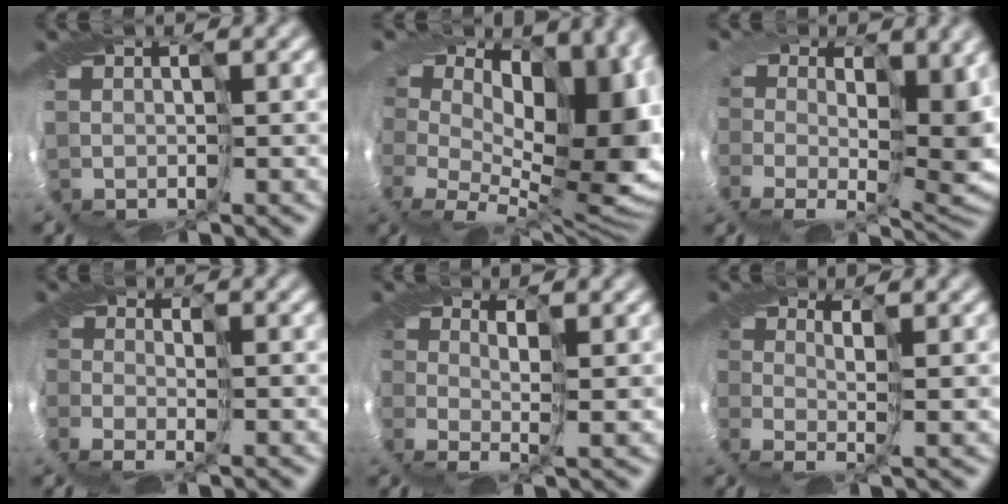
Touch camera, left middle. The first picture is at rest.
{"total": 13.5, "force": [3.5, 8.8, 9.5], "torque": [-0.100, -0.002, 0.076]}
{"total": 7.3, "force": [1.2, 4.3, 5.8], "torque": [-0.085, -0.042, 0.022]}
{"total": 1.9, "force": [-1.9, 0.3, -0.1], "torque": [0.025, -0.028, -0.043]}
{"total": 1.5, "force": [-0.5, -1.3, -0.6], "torque": [0.028, -0.019, -0.021]}
{"total": 1.6, "force": [-0.6, -1.4, -0.7], "torque": [0.029, -0.020, -0.022]}